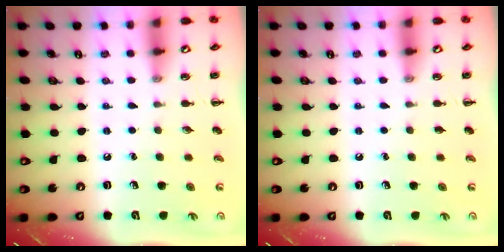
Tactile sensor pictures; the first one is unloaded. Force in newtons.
{"total": 0.0}